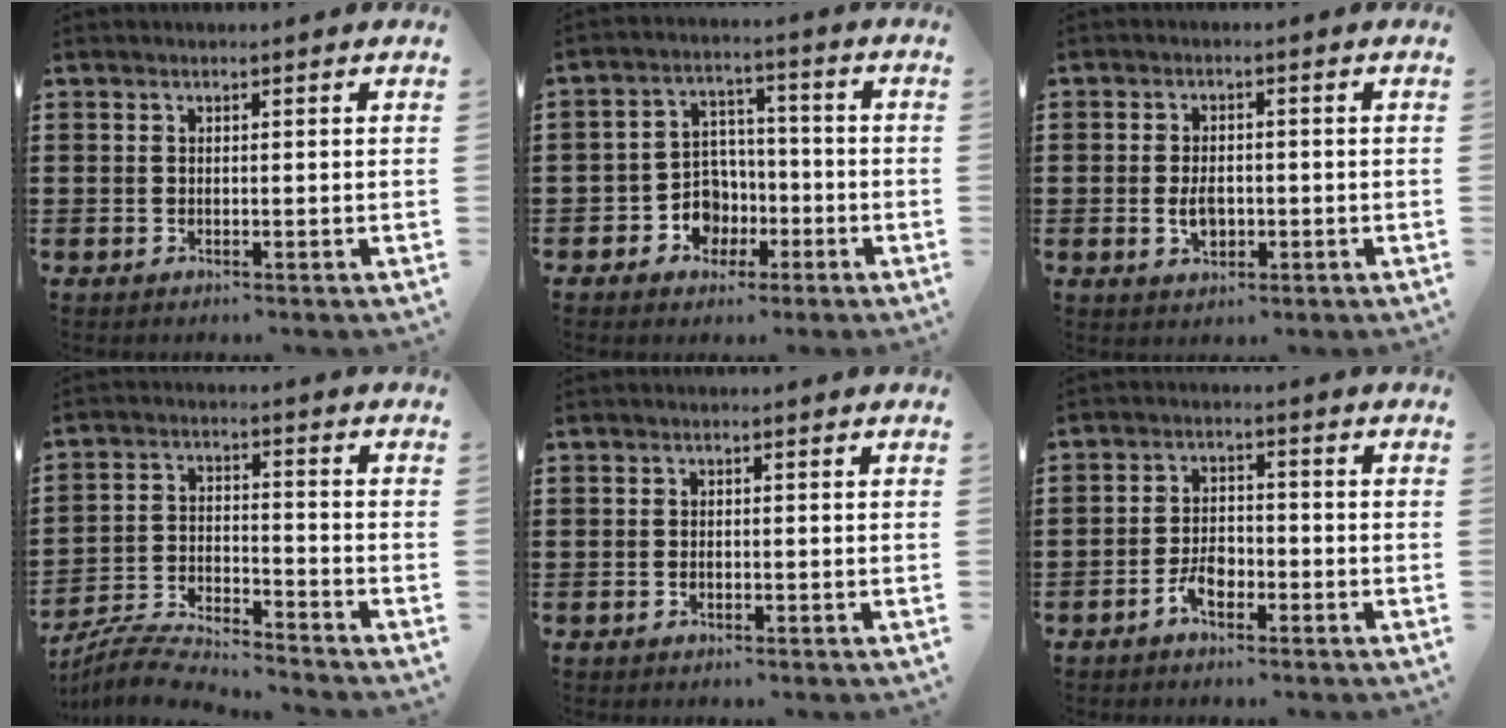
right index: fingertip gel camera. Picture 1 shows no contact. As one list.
[{"total": 5.9, "force": [-2.2, 5.1, 1.7], "torque": [-0.045, 0.013, -0.036]}, {"total": 3.4, "force": [-0.6, 2.1, 2.6], "torque": [-0.052, 0.000, -0.009]}, {"total": 6.3, "force": [-6.2, 0.2, 1.2], "torque": [-0.036, -0.001, -0.124]}, {"total": 0.6, "force": [-0.2, 0.2, 0.5], "torque": [-0.013, -0.005, -0.003]}, {"total": 3.9, "force": [-2.3, 1.9, 2.5], "torque": [-0.051, 0.001, -0.043]}]